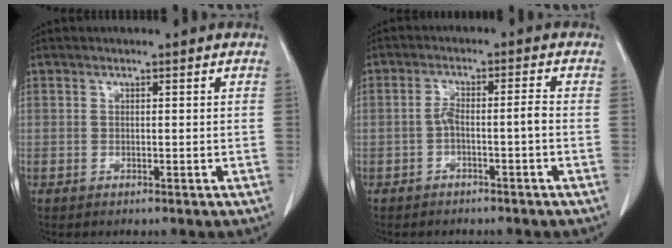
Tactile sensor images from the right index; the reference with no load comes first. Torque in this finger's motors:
{"motor_torque": [0.35, -0.13, 0.00, 0.05]}